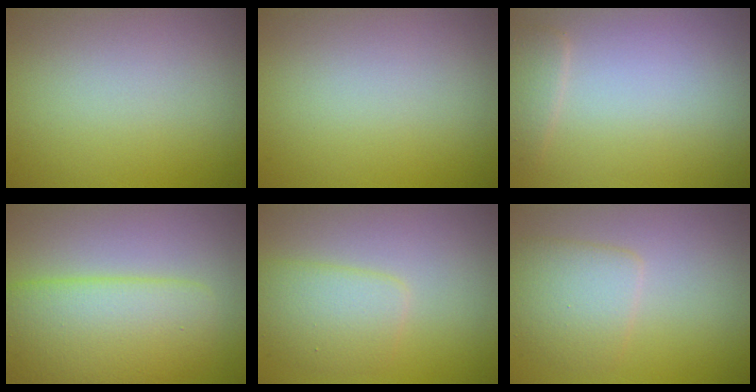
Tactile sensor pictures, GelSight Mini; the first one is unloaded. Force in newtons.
{"total": 0.0}
{"total": 1.5, "press": 1.4, "slide": 0.1}
{"total": 6.7, "press": 6.7, "slide": 0.2}
{"total": 3.2, "press": 3.2, "slide": 0.1}
{"total": 3.3, "press": 3.3, "slide": 0.1}